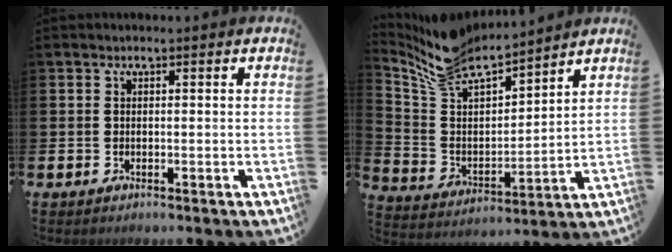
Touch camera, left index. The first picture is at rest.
{"total": 8.6, "force": [8.1, 2.2, 1.9], "torque": [-0.085, -0.055, 0.146]}